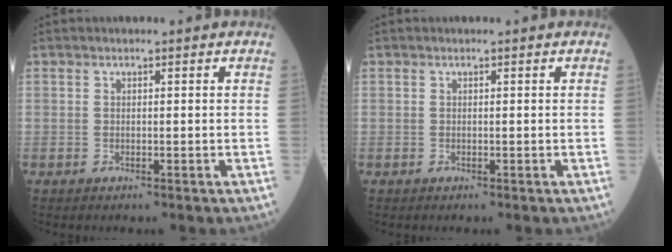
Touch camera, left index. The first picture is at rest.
{"total": 0.0}